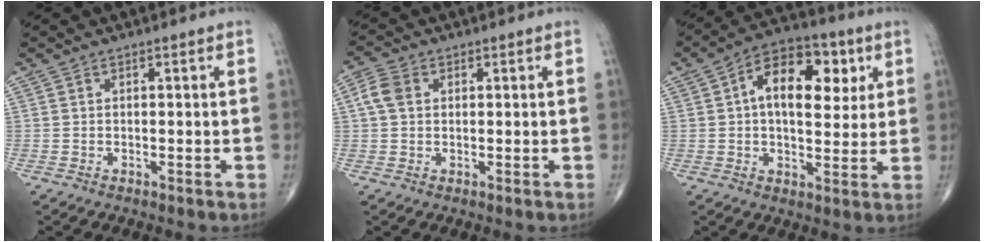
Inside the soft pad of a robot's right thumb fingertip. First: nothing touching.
{"total": 4.2, "force": [0.7, 3.2, 2.6], "torque": [-0.057, 0.012, 0.008]}
{"total": 14.7, "force": [3.7, 8.5, 11.4], "torque": [-0.142, 0.007, 0.048]}